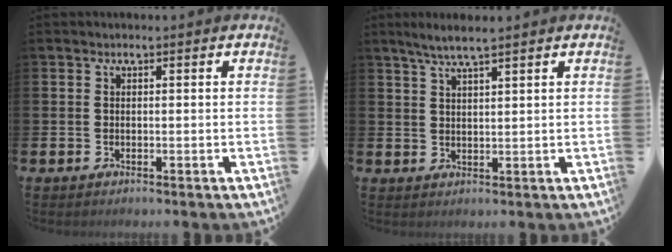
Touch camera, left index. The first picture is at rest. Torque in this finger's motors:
{"motor_torque": [0.11, -0.18, 0.27, 0.11]}